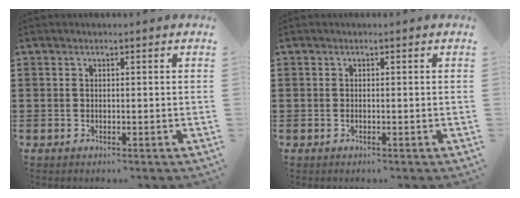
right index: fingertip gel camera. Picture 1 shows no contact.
{"total": 0.0}